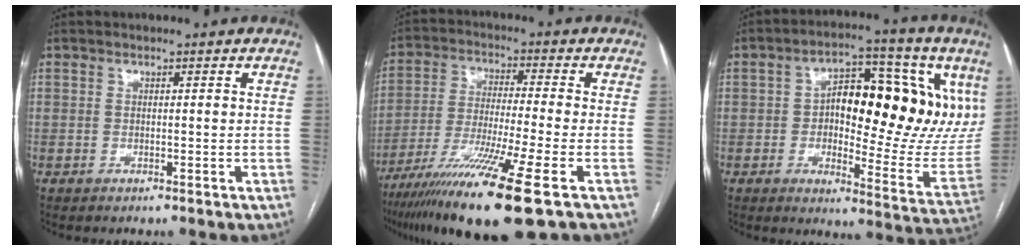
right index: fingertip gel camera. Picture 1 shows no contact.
{"total": 15.9, "force": [-9.7, -1.0, 12.5], "torque": [-0.234, -0.047, -0.172]}
{"total": 22.8, "force": [5.8, 8.8, 20.3], "torque": [-0.260, 0.033, 0.089]}